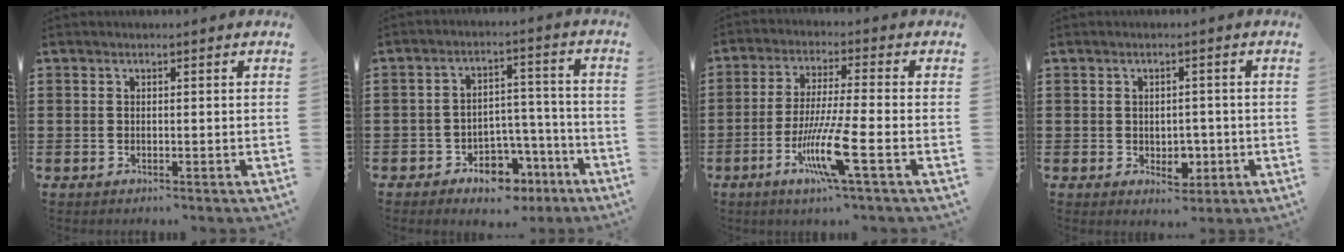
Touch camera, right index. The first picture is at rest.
{"total": 6.0, "force": [-4.2, 3.4, 2.5], "torque": [-0.041, 0.025, -0.076]}
{"total": 9.8, "force": [-4.3, 0.4, 8.8], "torque": [-0.185, -0.017, -0.086]}
{"total": 3.0, "force": [-0.5, 2.3, 1.8], "torque": [-0.031, 0.002, -0.012]}